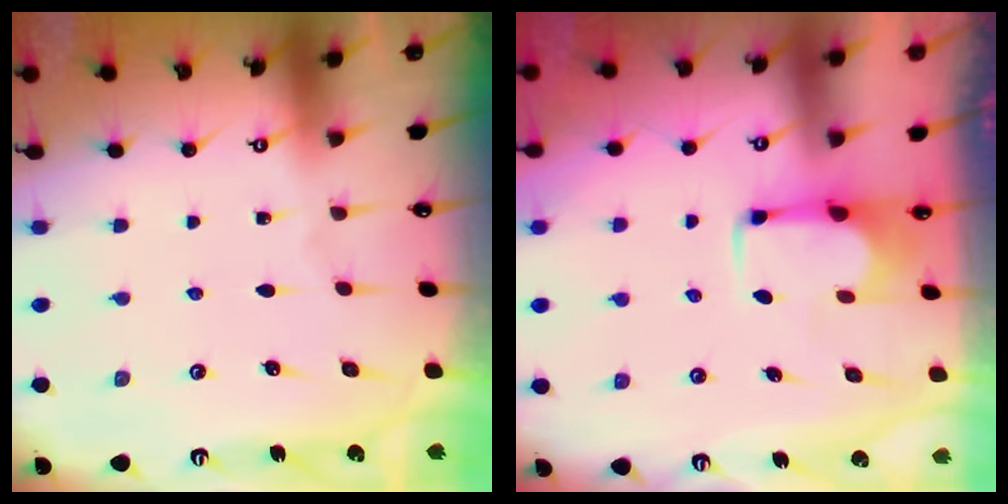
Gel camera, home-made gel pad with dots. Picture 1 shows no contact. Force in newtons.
{"total": 1.9, "press": 1.8, "slide": 0.7}